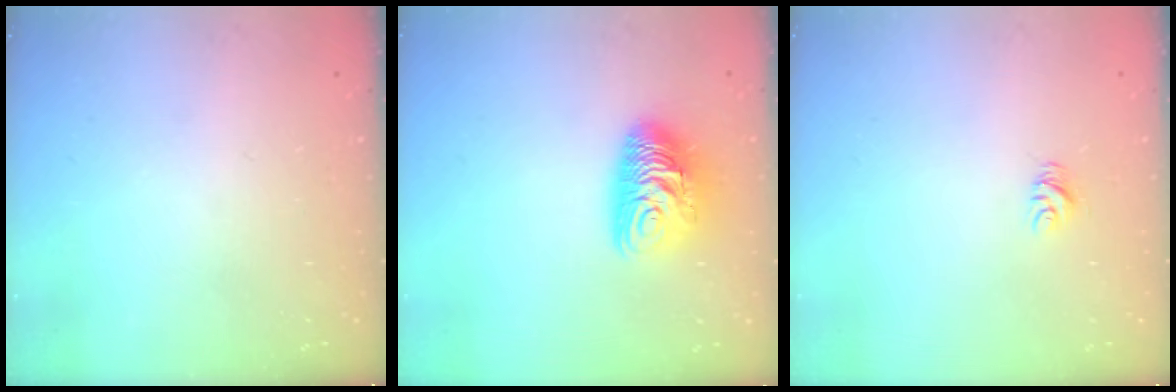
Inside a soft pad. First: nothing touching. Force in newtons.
{"total": 10.7, "press": 10.7, "slide": 1.0}
{"total": 4.5, "press": 4.5, "slide": 0.3}